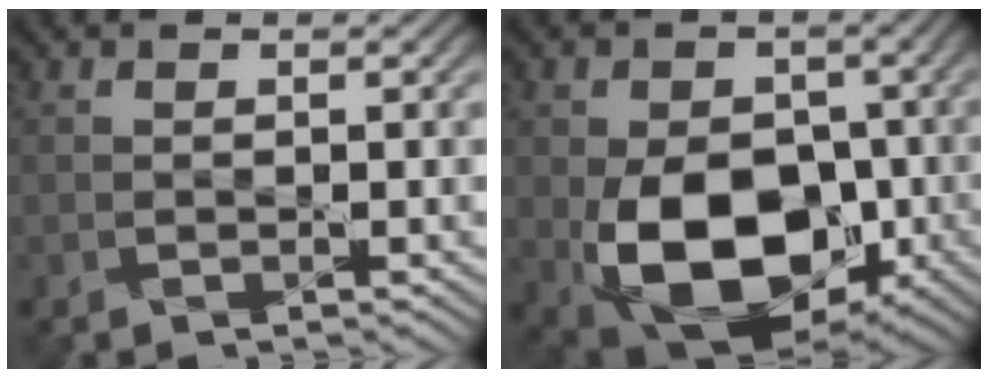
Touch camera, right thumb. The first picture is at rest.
{"total": 14.4, "force": [-3.8, 9.6, 10.0], "torque": [-0.174, -0.033, -0.063]}